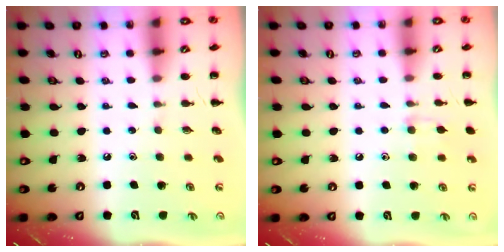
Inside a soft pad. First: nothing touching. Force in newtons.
{"total": 6.5, "press": 6.1, "slide": 2.2}